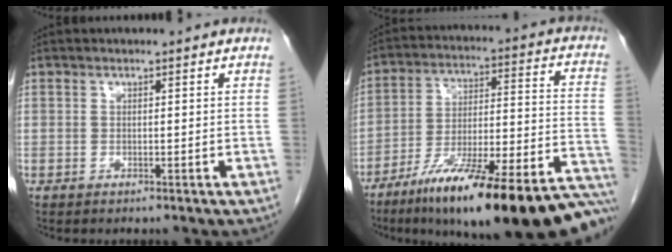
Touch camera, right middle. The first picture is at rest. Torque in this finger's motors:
{"motor_torque": [1.07, -1.07, 0.44, 0.21]}